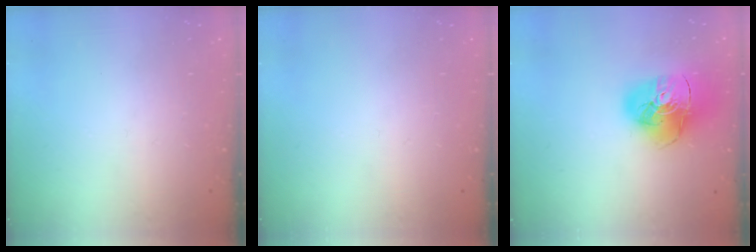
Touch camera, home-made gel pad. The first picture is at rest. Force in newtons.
{"total": 0.0}
{"total": 14.9, "press": 14.8, "slide": 1.6}